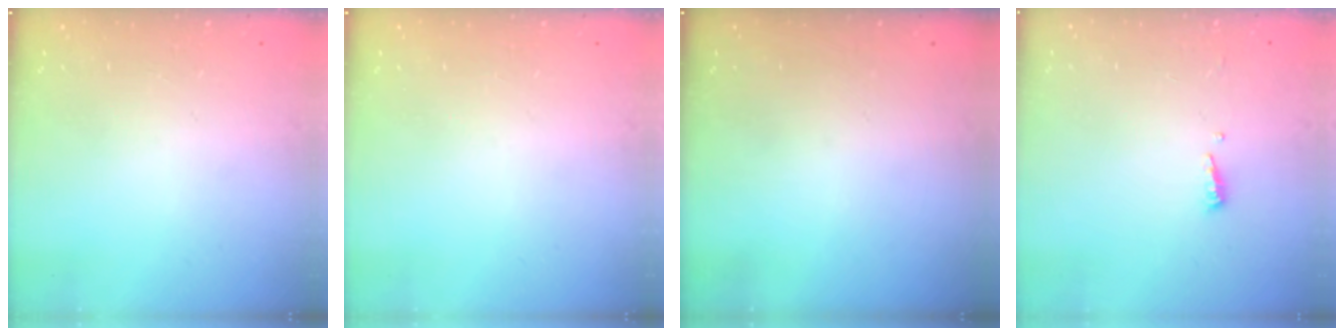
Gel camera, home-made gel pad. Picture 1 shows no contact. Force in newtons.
{"total": 0.0}
{"total": 0.0}
{"total": 3.7, "press": 3.6, "slide": 0.5}